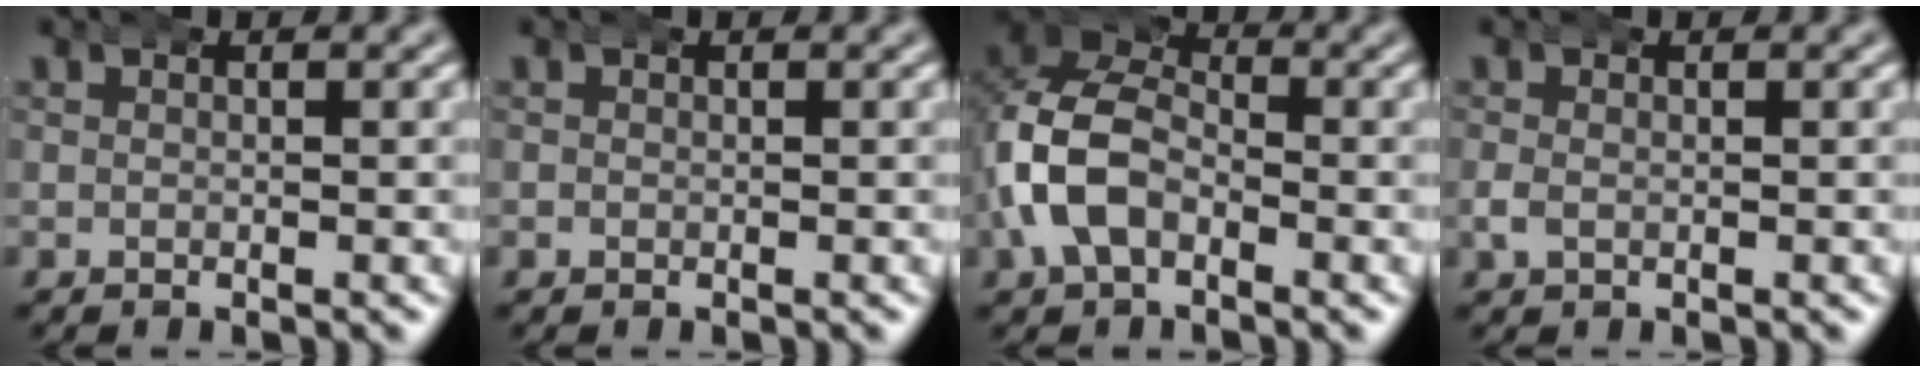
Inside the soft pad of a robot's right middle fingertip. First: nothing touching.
{"total": 0.0}
{"total": 8.6, "force": [-0.3, 7.4, 4.5], "torque": [-0.101, -0.005, -0.020]}
{"total": 1.0, "force": [-0.5, 0.8, 0.5], "torque": [-0.014, 0.002, -0.009]}